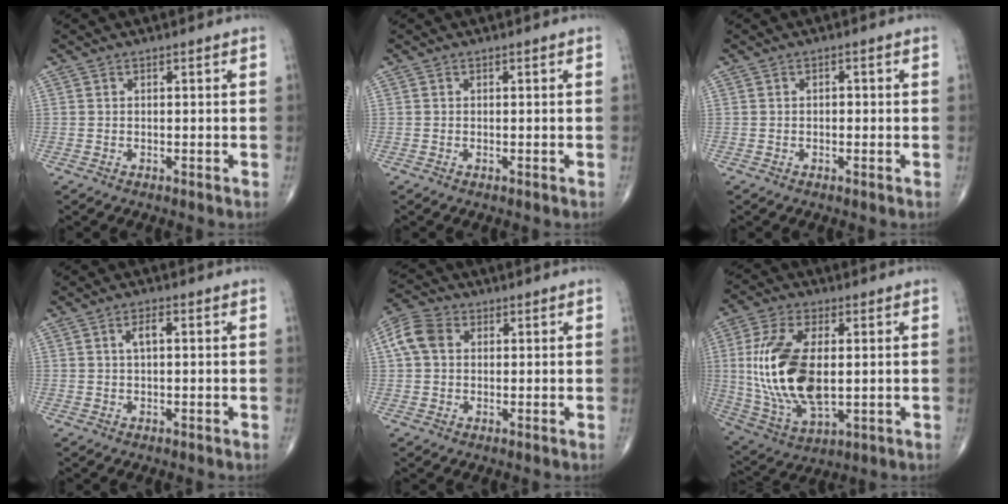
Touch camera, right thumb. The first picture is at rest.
{"total": 0.0}
{"total": 0.9, "force": [0.0, 0.4, 0.8], "torque": [-0.012, 0.004, 0.000]}
{"total": 2.4, "force": [0.4, 0.9, 2.1], "torque": [-0.041, 0.006, 0.006]}
{"total": 6.5, "force": [1.4, 4.9, 4.1], "torque": [-0.087, 0.019, 0.020]}
{"total": 18.7, "force": [0.9, 9.2, 16.3], "torque": [-0.345, -0.014, 0.027]}